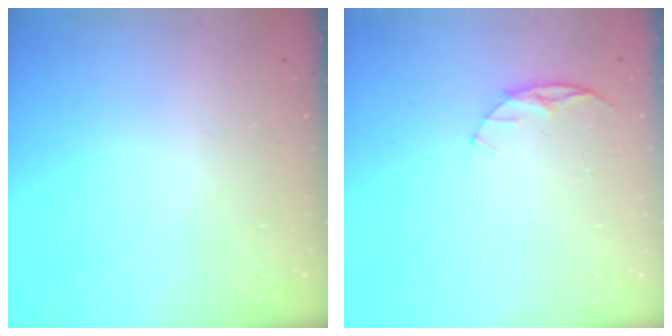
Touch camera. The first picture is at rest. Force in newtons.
{"total": 5.9, "press": 5.8, "slide": 0.7}